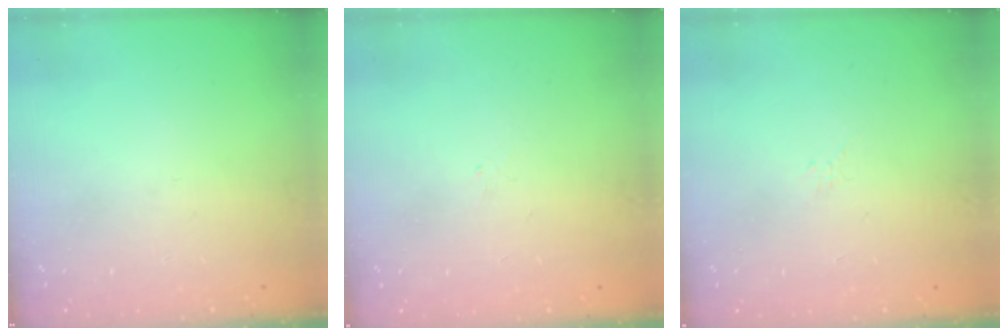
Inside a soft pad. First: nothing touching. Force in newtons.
{"total": 1.3, "press": 1.2, "slide": 0.5}
{"total": 2.1, "press": 2.0, "slide": 0.6}